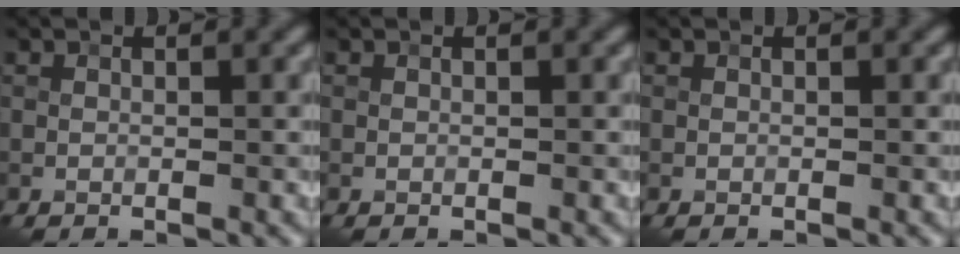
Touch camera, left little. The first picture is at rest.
{"total": 0.0}
{"total": 0.0}